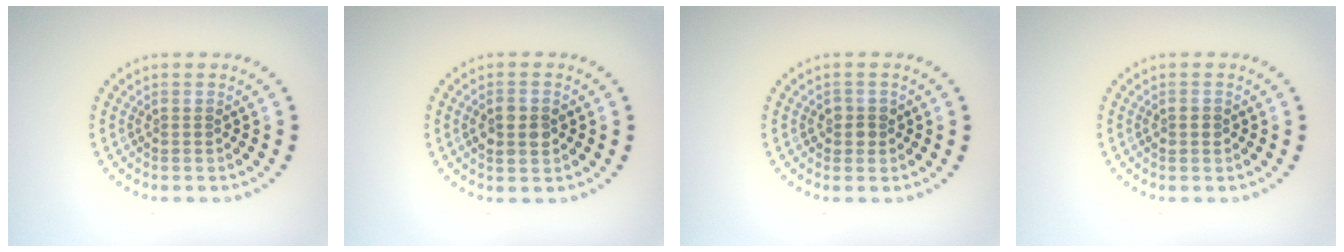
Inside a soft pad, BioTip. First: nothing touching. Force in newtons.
{"total": 2.5, "press": 2.5, "slide": 0.2}
{"total": 1.4, "press": 1.3, "slide": 0.5}
{"total": 1.4, "press": 1.4, "slide": 0.2}